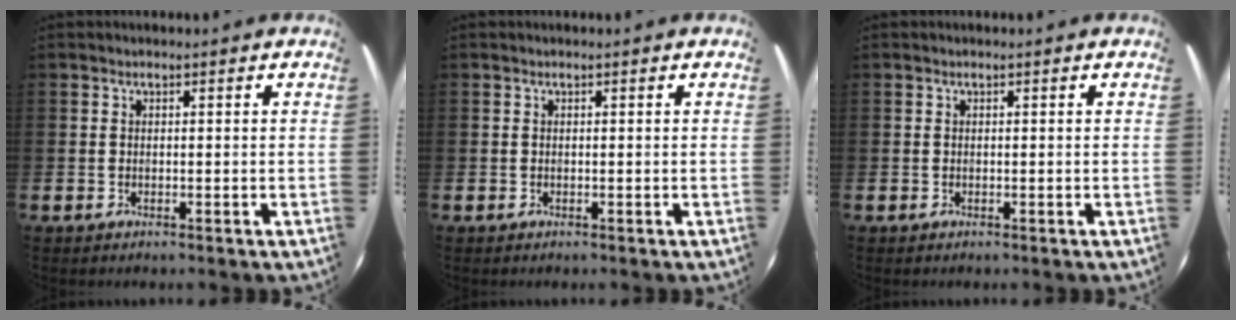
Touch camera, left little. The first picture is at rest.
{"total": 0.0}
{"total": 0.0}